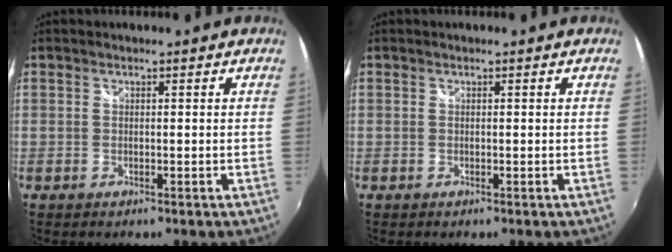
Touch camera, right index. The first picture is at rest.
{"total": 0.0}